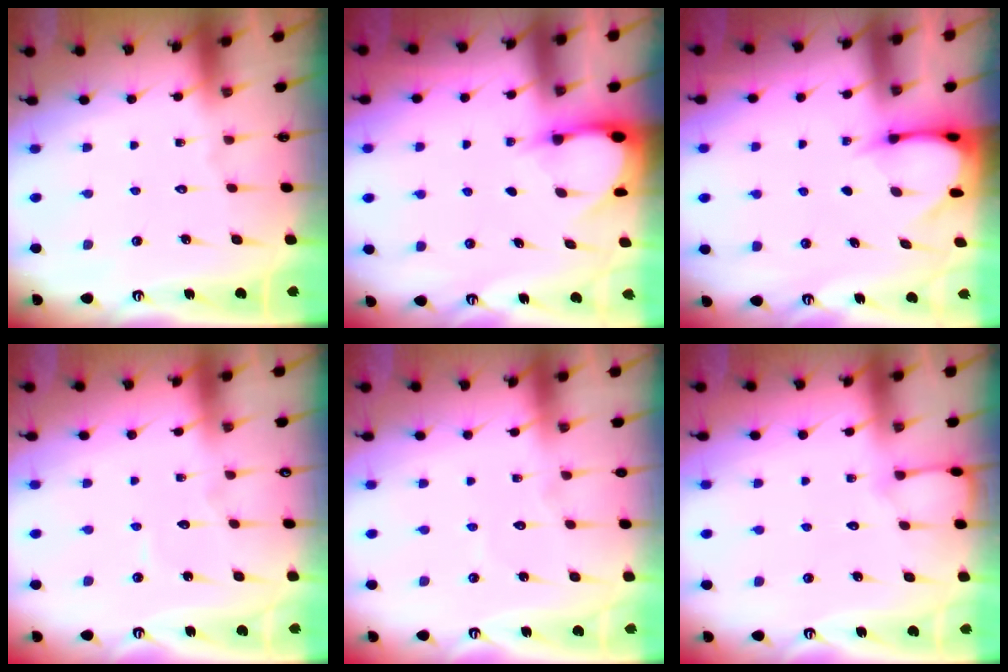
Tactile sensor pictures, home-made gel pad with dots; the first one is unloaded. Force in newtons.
{"total": 2.9, "press": 2.9, "slide": 0.3}
{"total": 3.6, "press": 3.6, "slide": 0.3}
{"total": 3.0, "press": 3.0, "slide": 0.3}
{"total": 2.5, "press": 2.5, "slide": 0.2}
{"total": 4.7, "press": 4.7, "slide": 0.5}